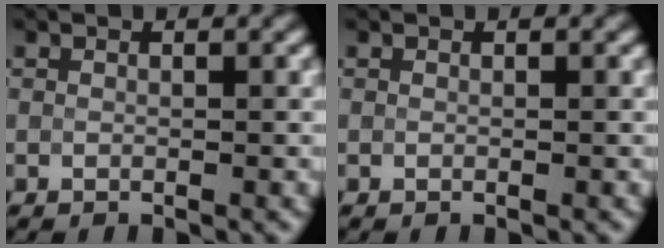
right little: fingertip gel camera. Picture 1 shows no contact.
{"total": 0.0}